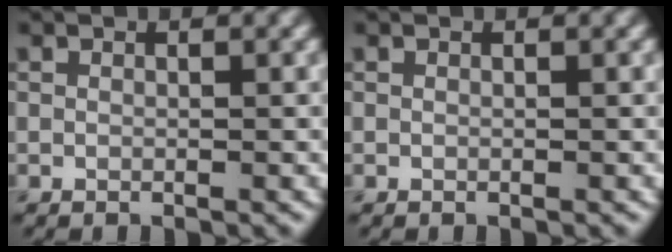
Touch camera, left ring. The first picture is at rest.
{"total": 0.0}